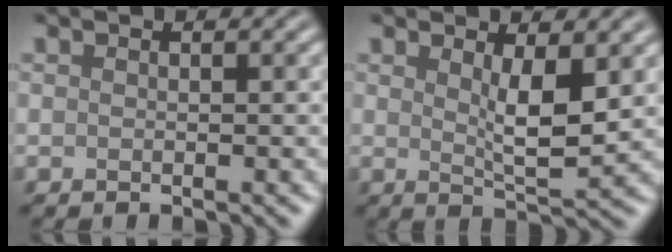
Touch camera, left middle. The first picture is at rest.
{"total": 3.5, "force": [1.1, 0.8, 3.2], "torque": [-0.059, -0.011, 0.022]}